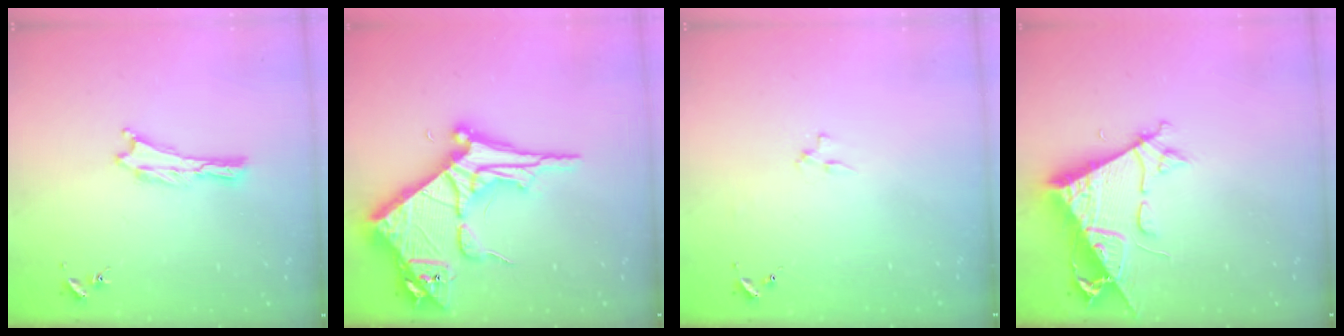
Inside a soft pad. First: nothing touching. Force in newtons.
{"total": 14.6, "press": 14.5, "slide": 1.5}
{"total": 2.3, "press": 2.3, "slide": 0.3}
{"total": 8.8, "press": 8.8, "slide": 1.1}